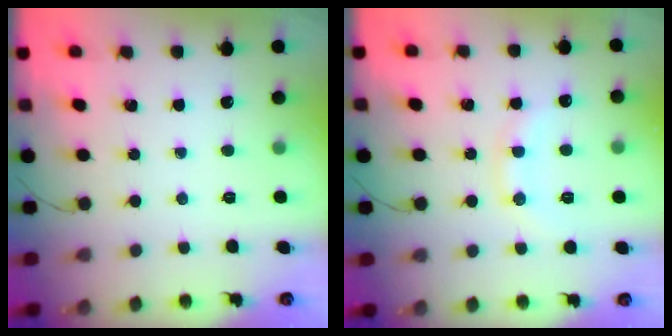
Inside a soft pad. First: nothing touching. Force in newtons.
{"total": 8.1, "press": 8.0, "slide": 1.0}